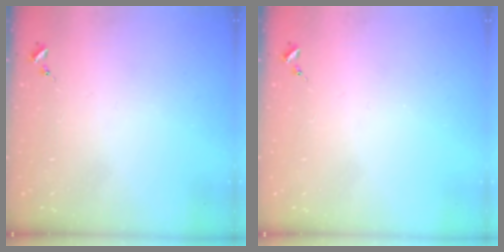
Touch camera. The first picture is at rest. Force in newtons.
{"total": 0.0}